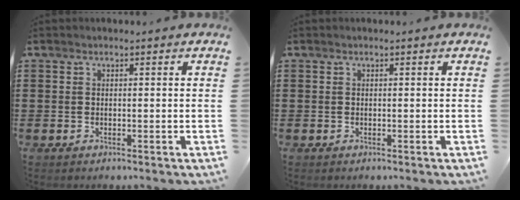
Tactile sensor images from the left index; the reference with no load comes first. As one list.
[{"total": 0.0}]